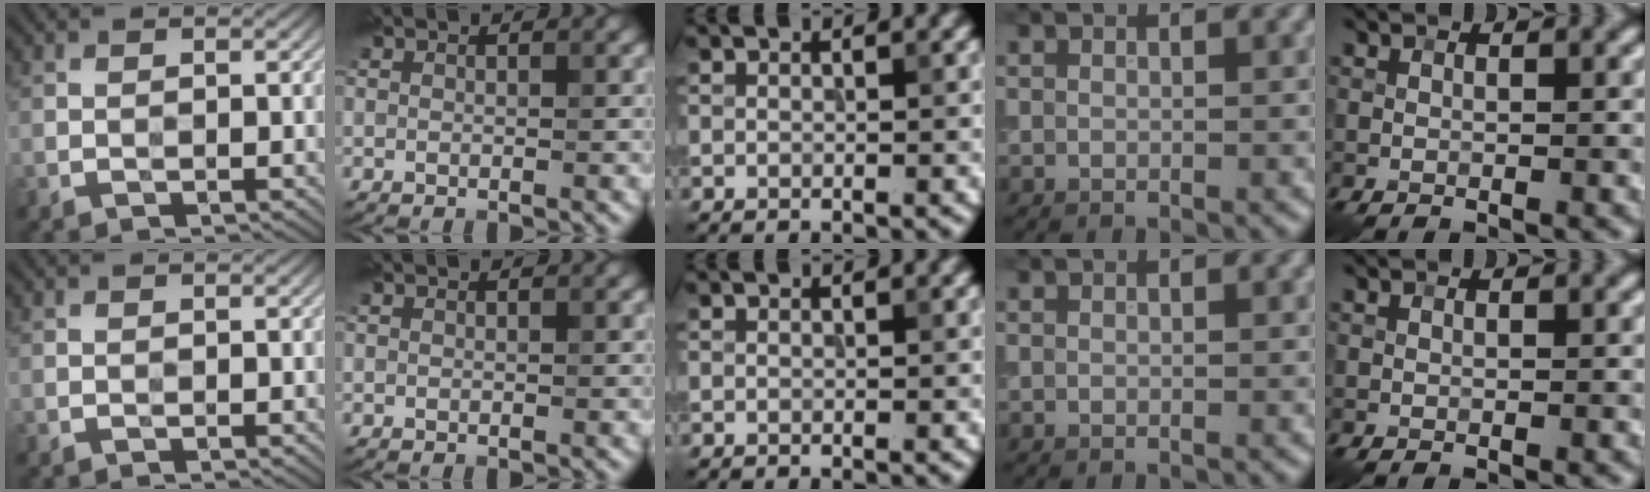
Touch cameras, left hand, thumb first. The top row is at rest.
{}